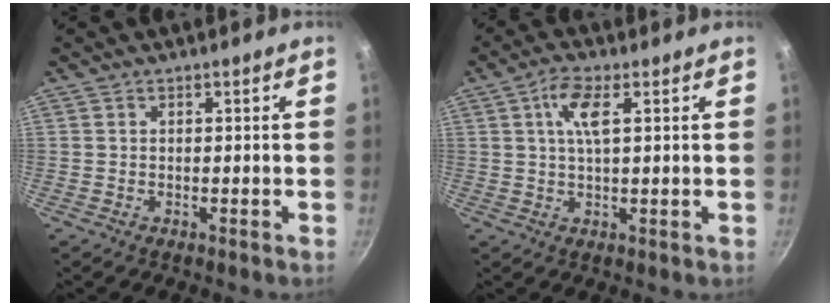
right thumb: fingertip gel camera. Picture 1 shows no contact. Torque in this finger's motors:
{"motor_torque": [2.49, 2.52, 0.86, -0.14, 0.16]}